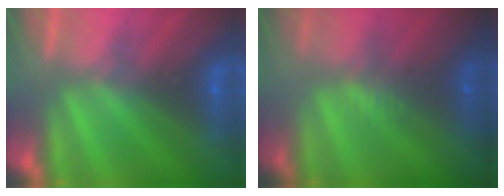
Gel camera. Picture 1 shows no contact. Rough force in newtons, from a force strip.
{"total": 2.4}